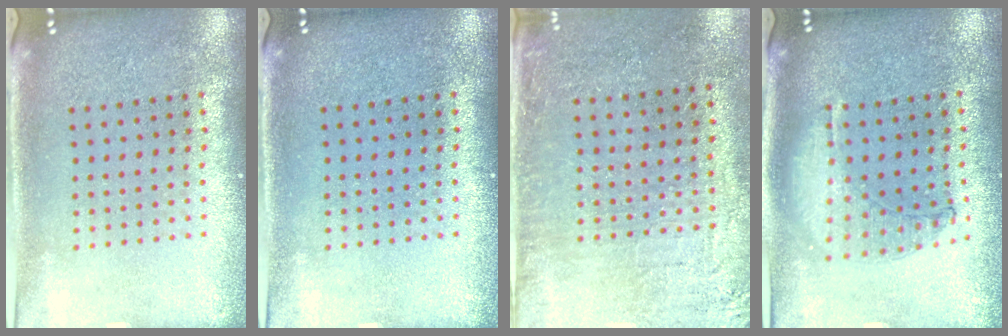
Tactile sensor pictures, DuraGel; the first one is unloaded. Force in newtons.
{"total": 0.0}
{"total": 2.8, "press": 2.7, "slide": 0.7}
{"total": 0.9, "press": 0.9, "slide": 0.2}